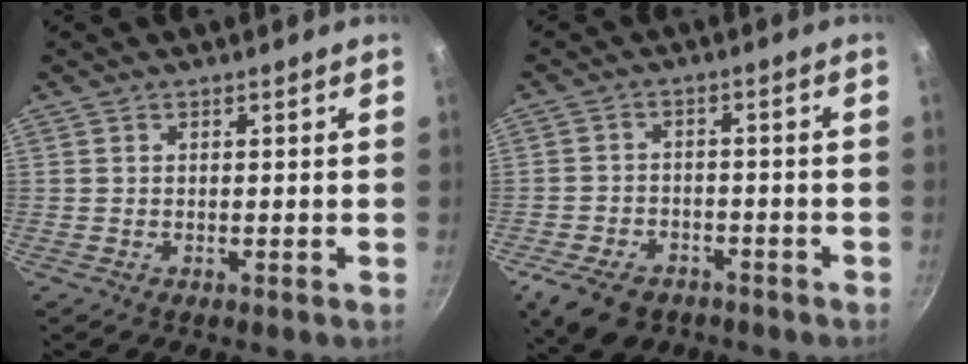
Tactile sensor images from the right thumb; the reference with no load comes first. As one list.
[{"total": 10.0, "force": [-6.2, 6.4, 4.6], "torque": [-0.080, 0.028, -0.097]}]